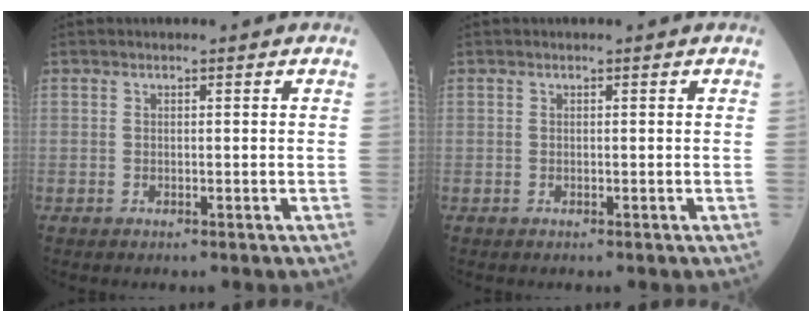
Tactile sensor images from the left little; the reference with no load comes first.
{"total": 0.0}